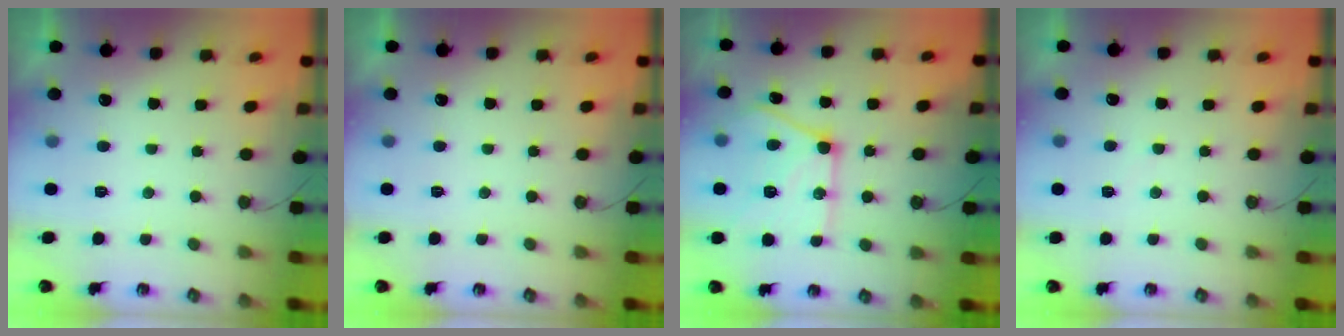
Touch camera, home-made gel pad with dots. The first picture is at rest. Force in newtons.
{"total": 0.0}
{"total": 18.4, "press": 18.2, "slide": 2.3}
{"total": 3.6, "press": 3.5, "slide": 0.5}